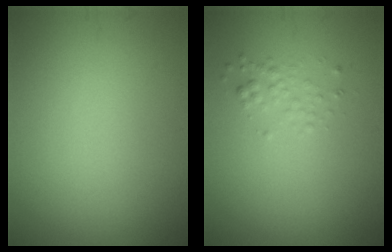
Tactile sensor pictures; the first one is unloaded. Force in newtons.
{"total": 1.2, "press": 1.2, "slide": 0.1}